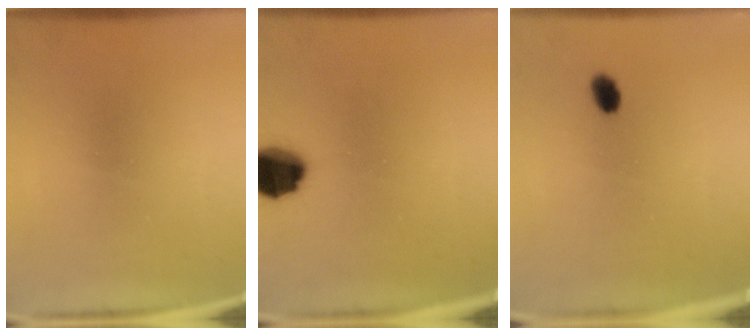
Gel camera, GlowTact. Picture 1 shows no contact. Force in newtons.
{"total": 10.8}
{"total": 2.5}